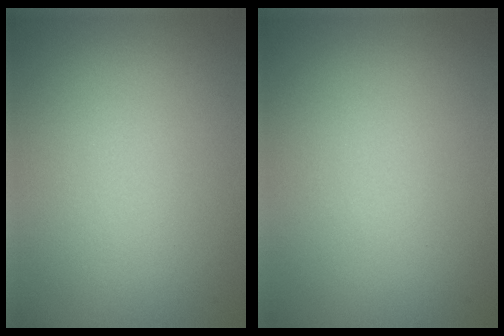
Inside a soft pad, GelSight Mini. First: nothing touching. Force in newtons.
{"total": 0.0}